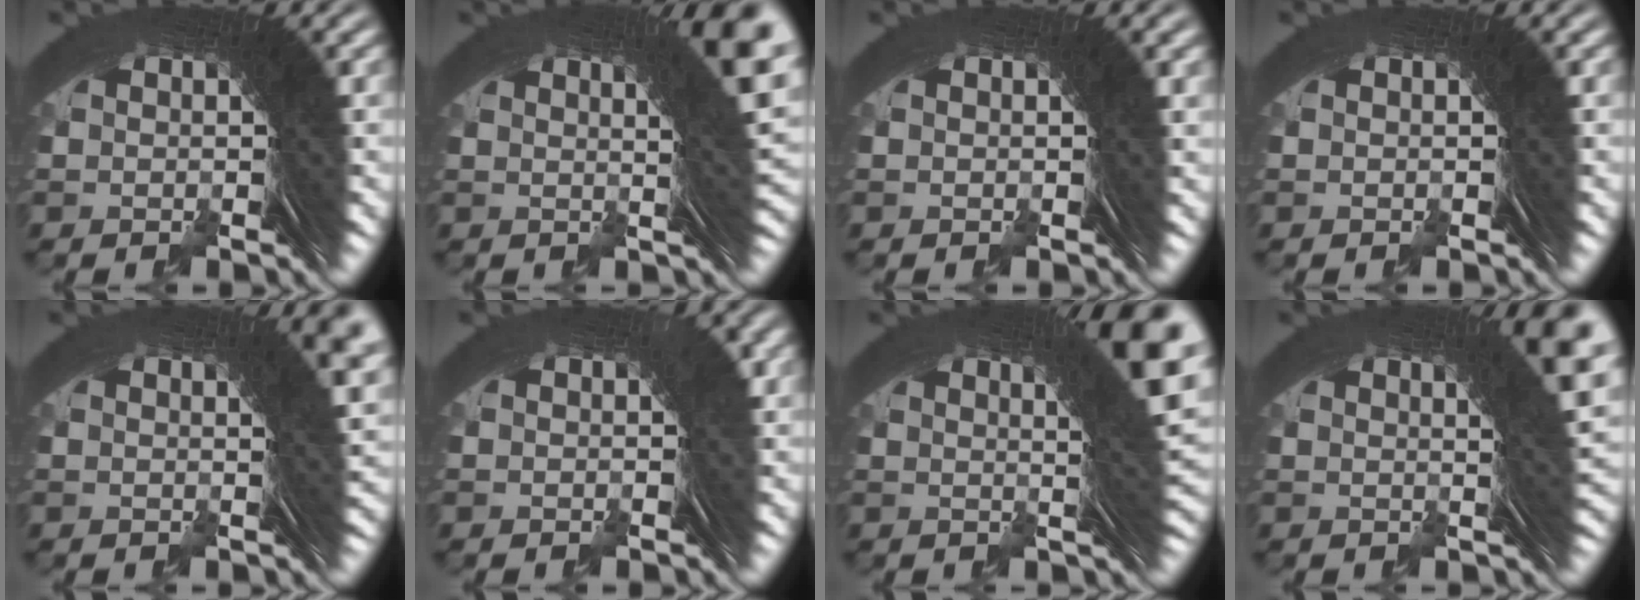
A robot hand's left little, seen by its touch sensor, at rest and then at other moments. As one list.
[{"total": 9.4, "force": [3.0, 2.6, 8.5], "torque": [-0.078, 0.015, 0.036]}, {"total": 0.8, "force": [0.3, -0.2, 0.7], "torque": [-0.006, 0.004, 0.003]}, {"total": 0.0}, {"total": 5.5, "force": [1.8, 0.9, 5.1], "torque": [-0.036, 0.013, 0.019]}, {"total": 0.8, "force": [-0.2, 0.7, 0.3], "torque": [0.000, 0.000, -0.008]}, {"total": 10.6, "force": [3.3, 3.0, 9.6], "torque": [-0.092, 0.016, 0.041]}, {"total": 8.4, "force": [2.7, 2.1, 7.7], "torque": [-0.066, 0.014, 0.033]}]